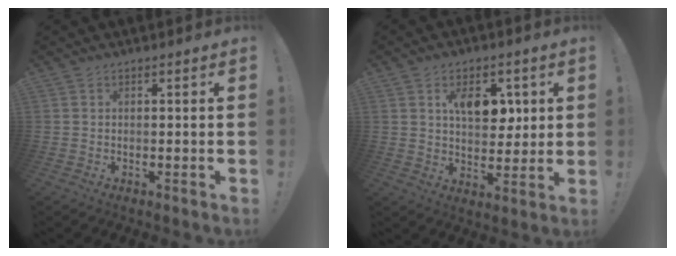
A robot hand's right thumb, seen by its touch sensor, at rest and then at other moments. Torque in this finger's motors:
{"motor_torque": [0.24, 0.01, 0.36, 0.35, 0.00]}